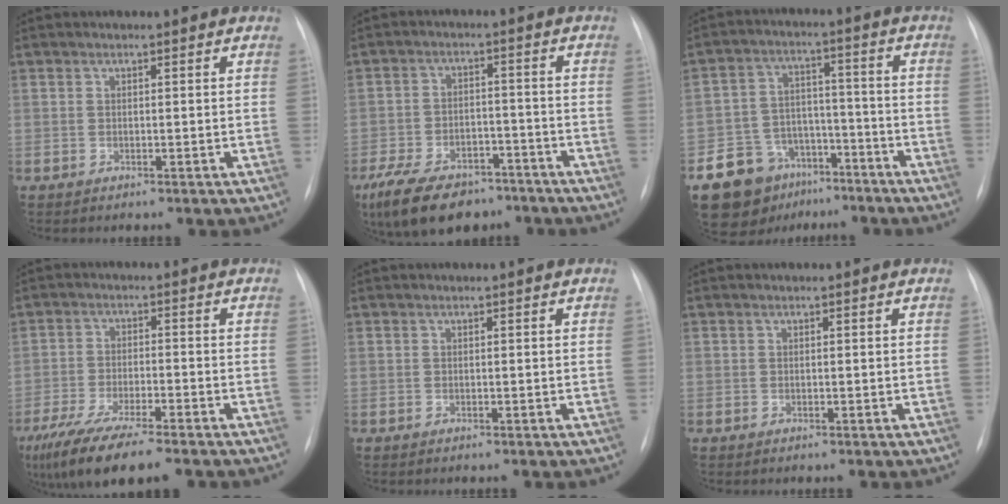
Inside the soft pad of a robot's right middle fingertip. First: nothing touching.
{"total": 14.8, "force": [-10.6, 7.4, 7.3], "torque": [-0.150, -0.005, -0.166]}
{"total": 12.4, "force": [-7.9, 8.8, 3.5], "torque": [-0.067, 0.045, -0.122]}
{"total": 13.2, "force": [-9.9, 2.0, 8.4], "torque": [-0.161, -0.031, -0.168]}
{"total": 0.0}
{"total": 0.0}